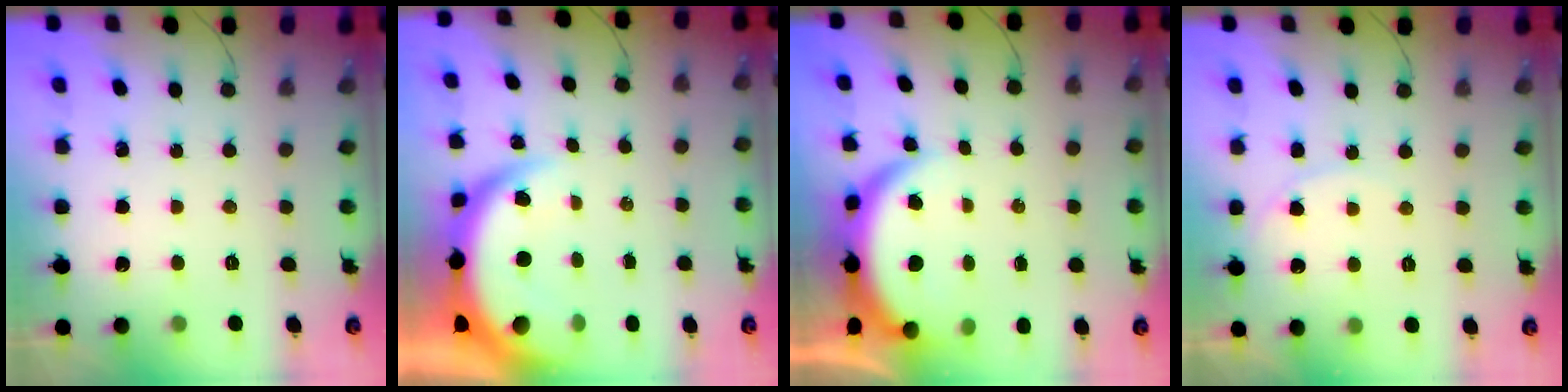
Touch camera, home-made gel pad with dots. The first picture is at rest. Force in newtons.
{"total": 8.6, "press": 8.6, "slide": 1.0}
{"total": 6.7, "press": 6.7, "slide": 0.5}
{"total": 5.0, "press": 4.9, "slide": 0.7}